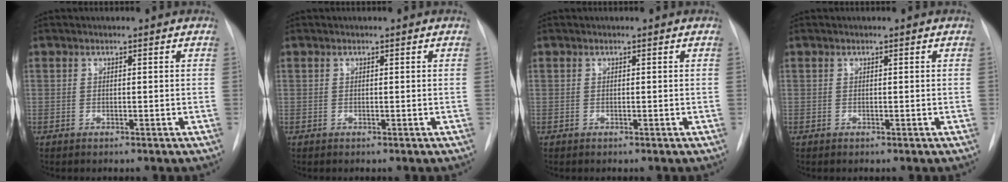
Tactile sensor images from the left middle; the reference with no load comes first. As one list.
[{"total": 0.0}, {"total": 0.0}, {"total": 0.0}]